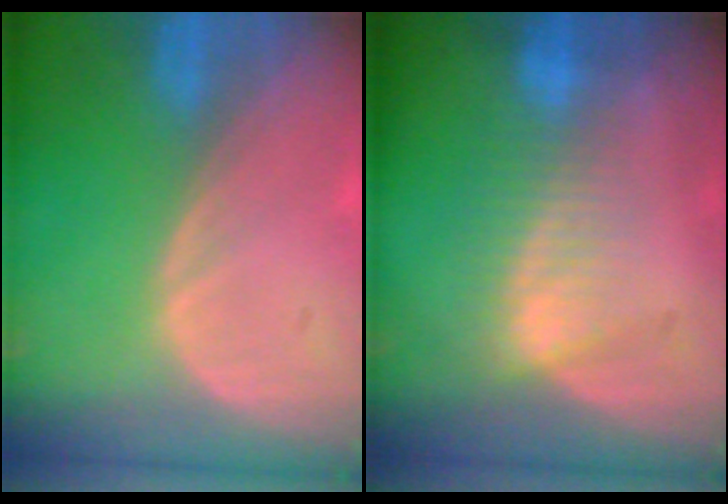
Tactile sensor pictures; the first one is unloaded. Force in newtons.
{"total": 7.1, "press": 6.2, "slide": 3.5}